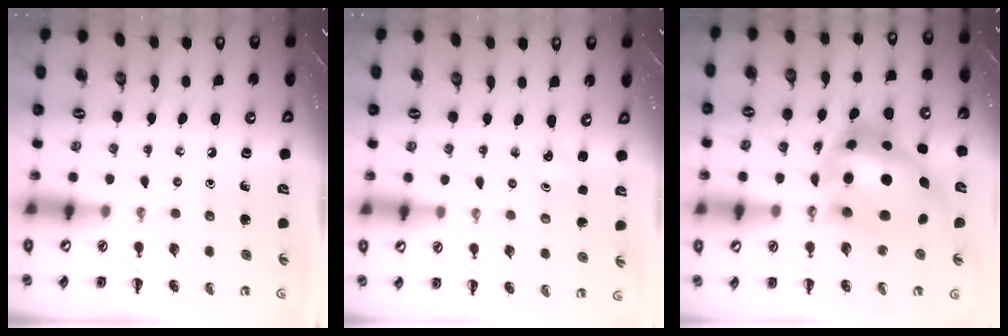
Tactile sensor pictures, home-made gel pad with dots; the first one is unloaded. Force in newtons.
{"total": 1.4, "press": 1.4, "slide": 0.4}
{"total": 14.2, "press": 13.7, "slide": 3.5}